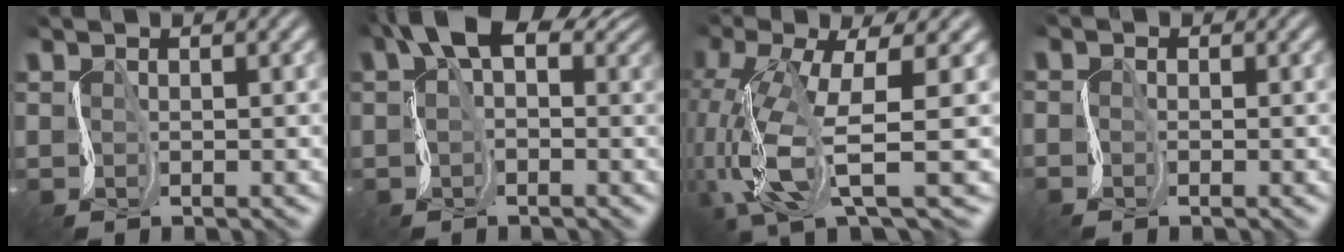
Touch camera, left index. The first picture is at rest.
{"total": 6.8, "force": [2.9, 3.9, 4.7], "torque": [-0.078, 0.019, 0.041]}
{"total": 9.2, "force": [-2.7, 3.0, 8.3], "torque": [-0.195, -0.018, -0.040]}
{"total": 1.7, "force": [-1.4, -0.1, -0.9], "torque": [0.009, -0.001, -0.020]}